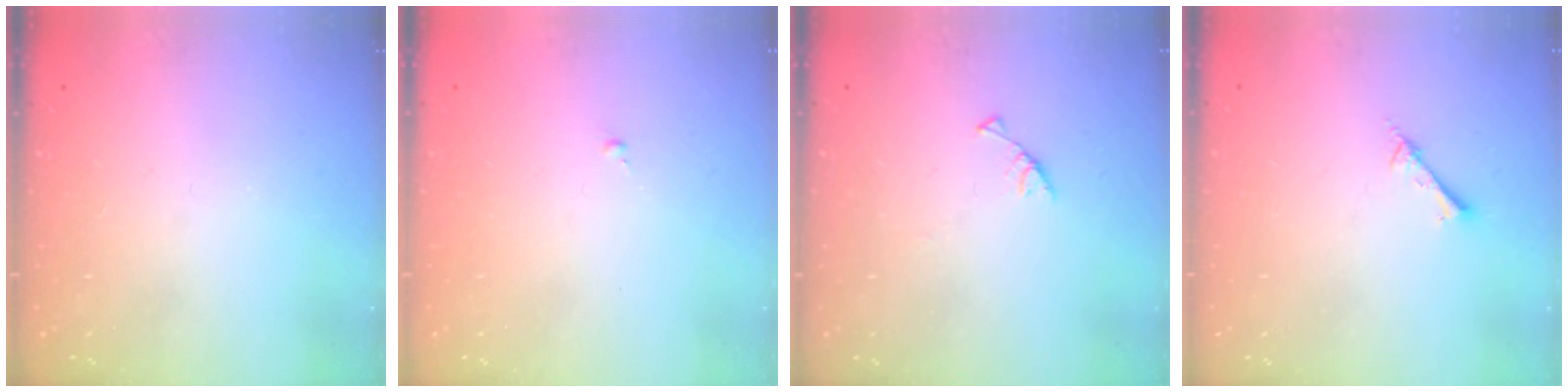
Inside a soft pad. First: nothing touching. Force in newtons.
{"total": 0.0}
{"total": 3.0, "press": 3.0, "slide": 0.3}
{"total": 1.5, "press": 1.4, "slide": 0.2}